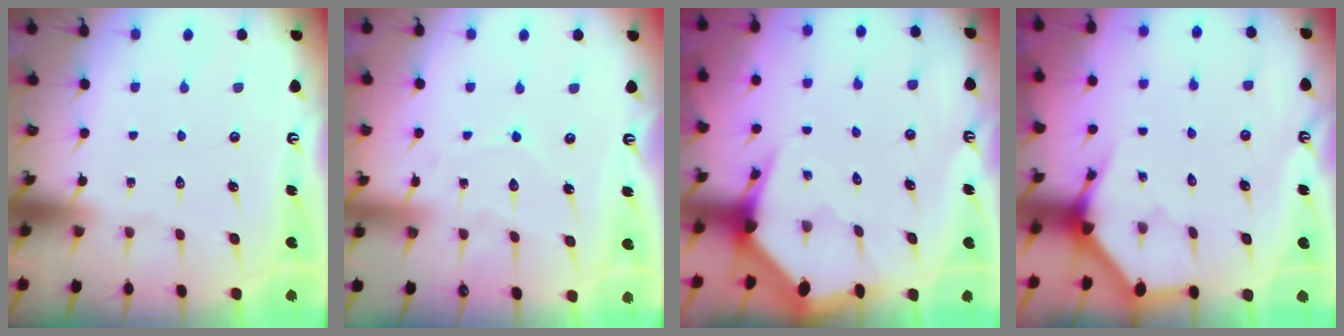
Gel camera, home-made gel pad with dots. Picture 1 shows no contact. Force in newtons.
{"total": 4.3, "press": 4.3, "slide": 0.2}
{"total": 4.4, "press": 4.4, "slide": 0.2}
{"total": 3.6, "press": 3.6, "slide": 0.2}